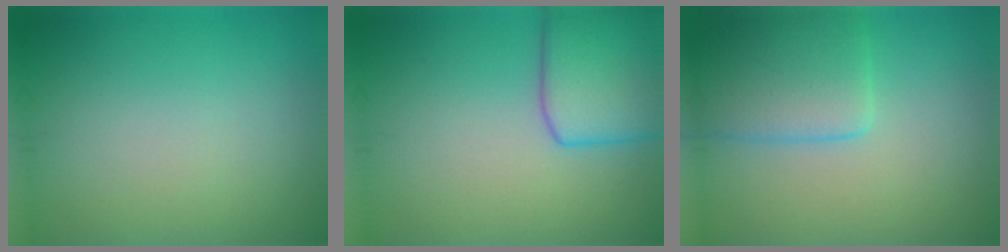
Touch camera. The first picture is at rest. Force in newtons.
{"total": 6.4, "press": 6.4, "slide": 0.3}
{"total": 4.4, "press": 4.4, "slide": 0.2}